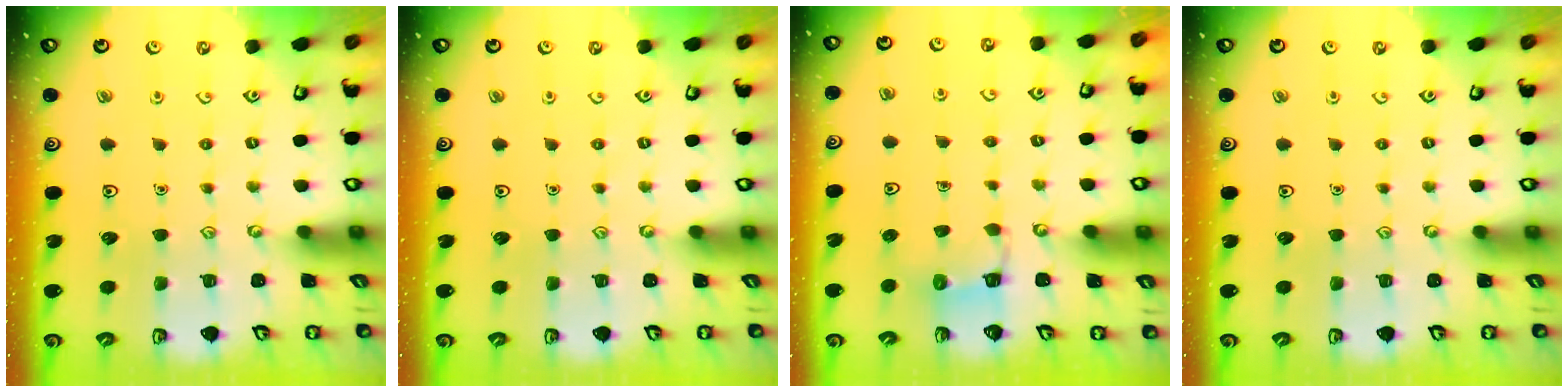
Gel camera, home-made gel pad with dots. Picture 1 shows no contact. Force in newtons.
{"total": 0.0}
{"total": 2.9, "press": 2.9, "slide": 0.3}
{"total": 0.0}